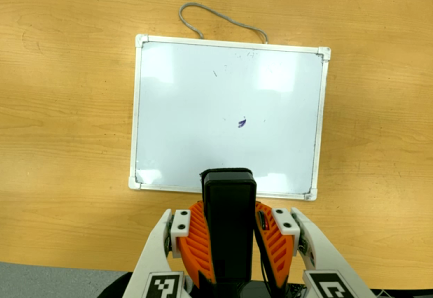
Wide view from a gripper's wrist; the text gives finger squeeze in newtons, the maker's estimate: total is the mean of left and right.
{"total": 8.7, "left": 7.5, "right": 9.9}